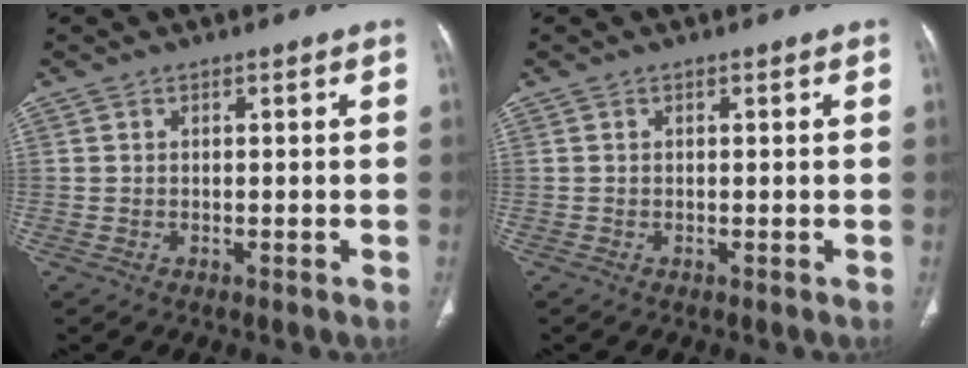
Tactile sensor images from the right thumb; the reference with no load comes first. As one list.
[{"total": 0.0}]